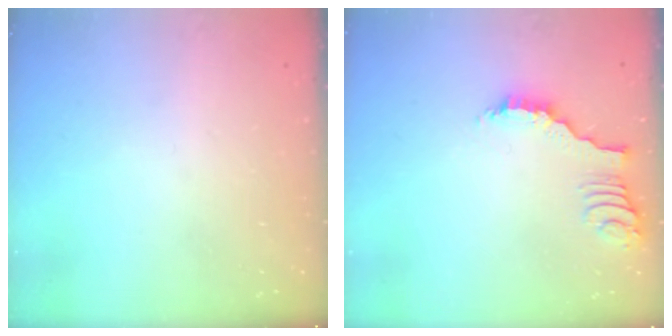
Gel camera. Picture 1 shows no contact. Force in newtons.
{"total": 2.2, "press": 2.2, "slide": 0.4}